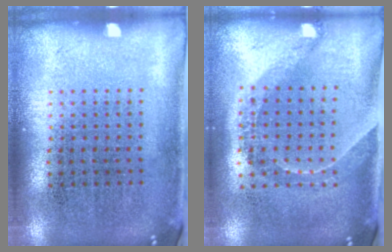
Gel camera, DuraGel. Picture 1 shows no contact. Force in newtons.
{"total": 1.6, "press": 1.2, "slide": 1.1}